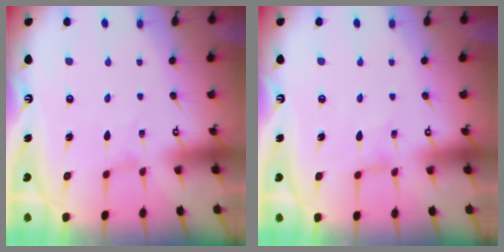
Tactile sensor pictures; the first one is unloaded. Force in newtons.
{"total": 0.0}